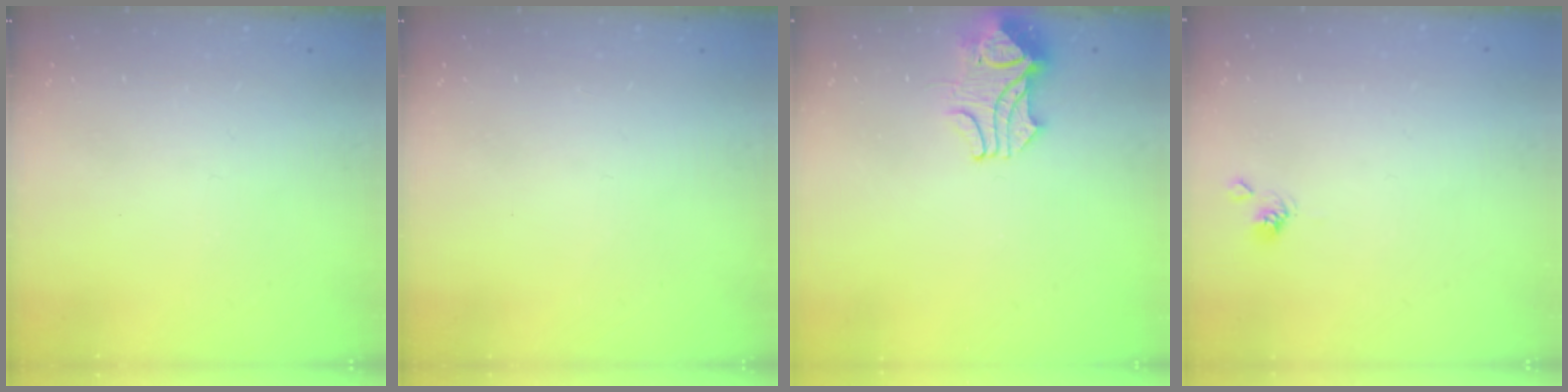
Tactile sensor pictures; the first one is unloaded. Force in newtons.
{"total": 0.0}
{"total": 2.2, "press": 2.0, "slide": 0.8}
{"total": 2.0, "press": 1.9, "slide": 0.3}